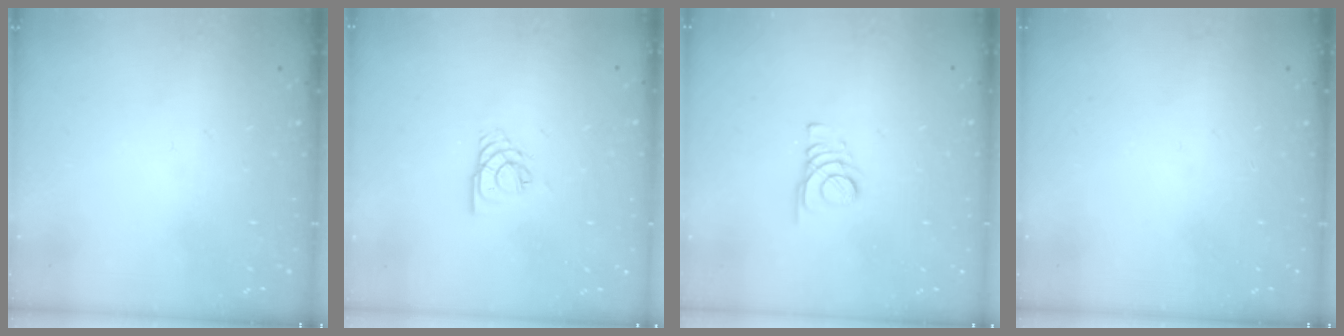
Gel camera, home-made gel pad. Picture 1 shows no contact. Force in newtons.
{"total": 3.7, "press": 3.7, "slide": 0.3}
{"total": 1.8, "press": 1.7, "slide": 0.1}
{"total": 0.0}